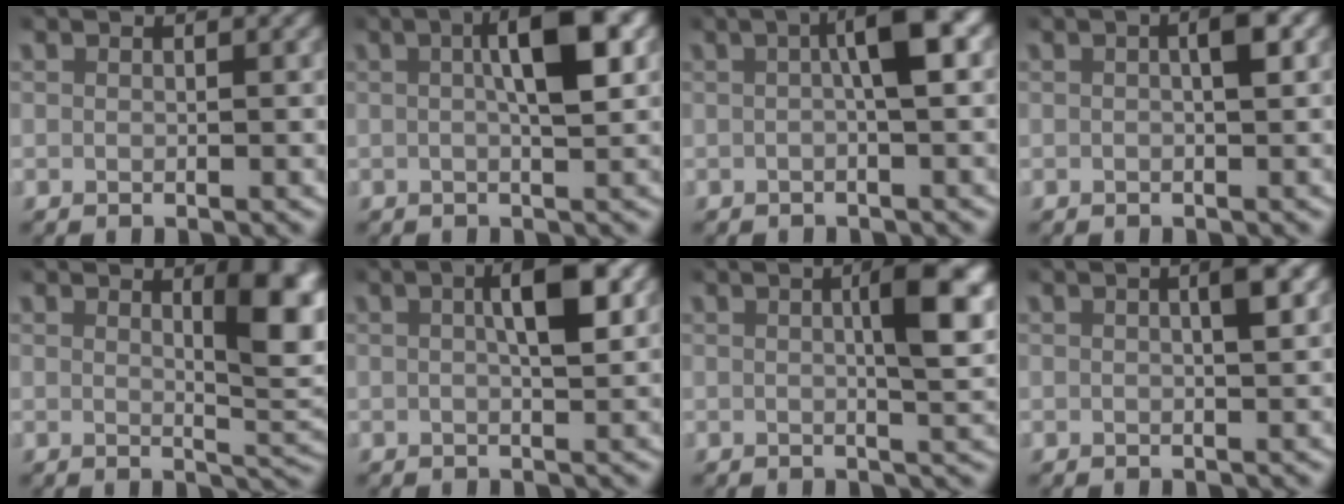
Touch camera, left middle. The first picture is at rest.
{"total": 6.2, "force": [1.1, 1.5, 5.9], "torque": [-0.087, 0.019, 0.007]}
{"total": 4.7, "force": [0.5, 0.9, 4.6], "torque": [-0.068, 0.018, 0.001]}
{"total": 2.3, "force": [0.3, 0.6, 2.2], "torque": [-0.034, 0.008, 0.003]}
{"total": 5.3, "force": [1.7, 1.0, 4.9], "torque": [-0.057, -0.006, 0.027]}
{"total": 4.8, "force": [0.9, 1.2, 4.6], "torque": [-0.067, 0.015, 0.007]}
{"total": 5.2, "force": [1.1, 0.8, 5.0], "torque": [-0.073, 0.005, 0.012]}
{"total": 2.4, "force": [0.5, 0.4, 2.3], "torque": [-0.035, 0.008, 0.004]}